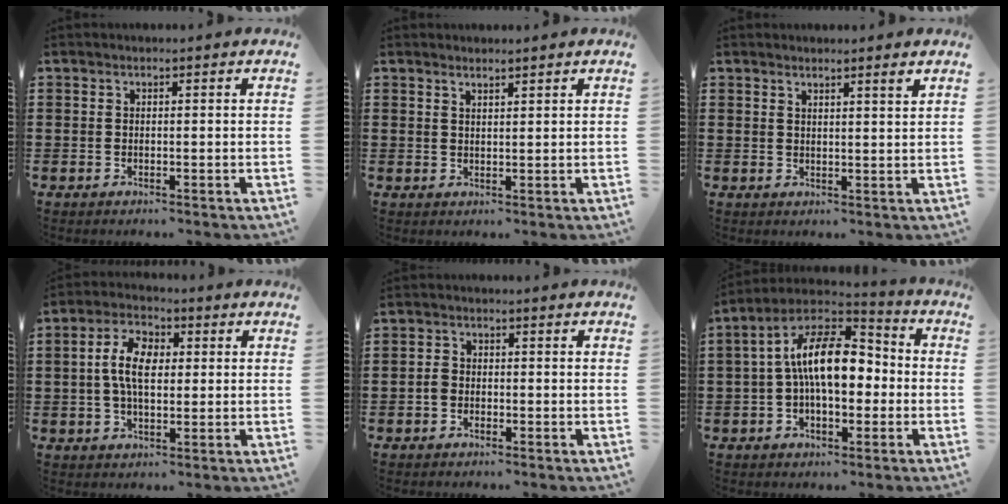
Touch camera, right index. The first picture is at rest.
{"total": 1.4, "force": [1.3, 0.1, 0.3], "torque": [-0.006, 0.001, 0.025]}
{"total": 1.8, "force": [1.7, -0.2, 0.8], "torque": [-0.008, -0.003, 0.029]}
{"total": 7.1, "force": [0.4, 4.0, 5.8], "torque": [-0.131, 0.012, 0.001]}
{"total": 1.9, "force": [-0.8, 1.4, 1.0], "torque": [-0.028, 0.001, -0.020]}
{"total": 12.7, "force": [0.5, 6.2, 11.0], "torque": [-0.219, 0.005, 0.005]}